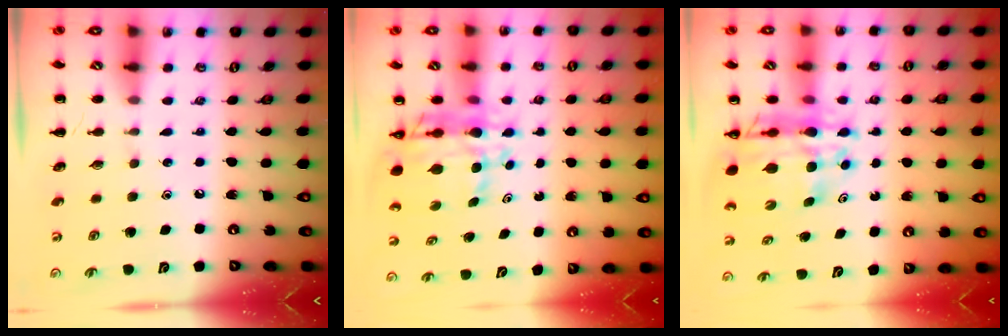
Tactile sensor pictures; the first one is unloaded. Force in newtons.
{"total": 9.9, "press": 9.4, "slide": 3.3}
{"total": 14.9, "press": 14.4, "slide": 4.1}